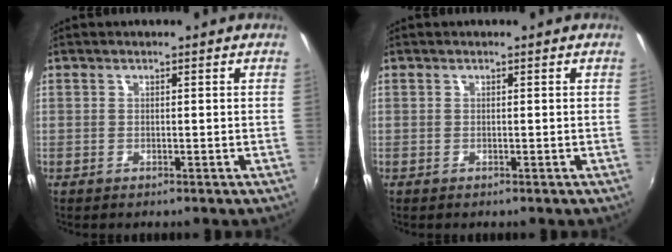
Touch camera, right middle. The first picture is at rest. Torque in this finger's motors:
{"motor_torque": [-1.54, 0.60, 0.01, 0.00]}